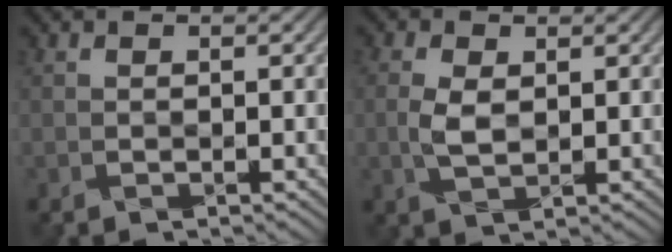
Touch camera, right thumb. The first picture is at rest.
{"total": 2.5, "force": [0.1, 1.4, 2.1], "torque": [-0.057, -0.003, 0.007]}